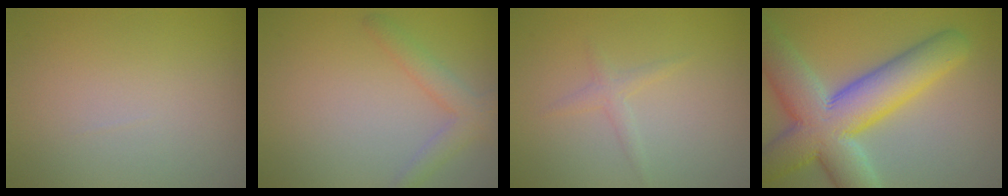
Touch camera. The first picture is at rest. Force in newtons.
{"total": 2.5, "press": 2.5, "slide": 0.3}
{"total": 1.2, "press": 1.2, "slide": 0.1}
{"total": 11.8, "press": 11.7, "slide": 1.3}